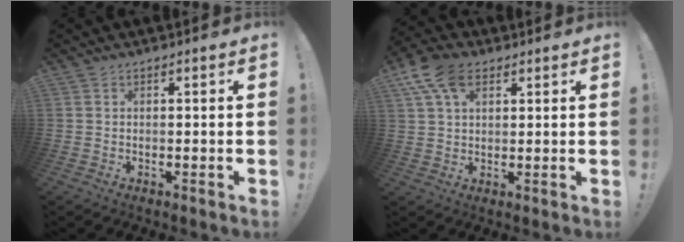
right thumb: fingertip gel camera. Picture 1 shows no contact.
{"total": 11.3, "force": [5.4, 6.8, 7.2], "torque": [-0.125, -0.008, 0.102]}